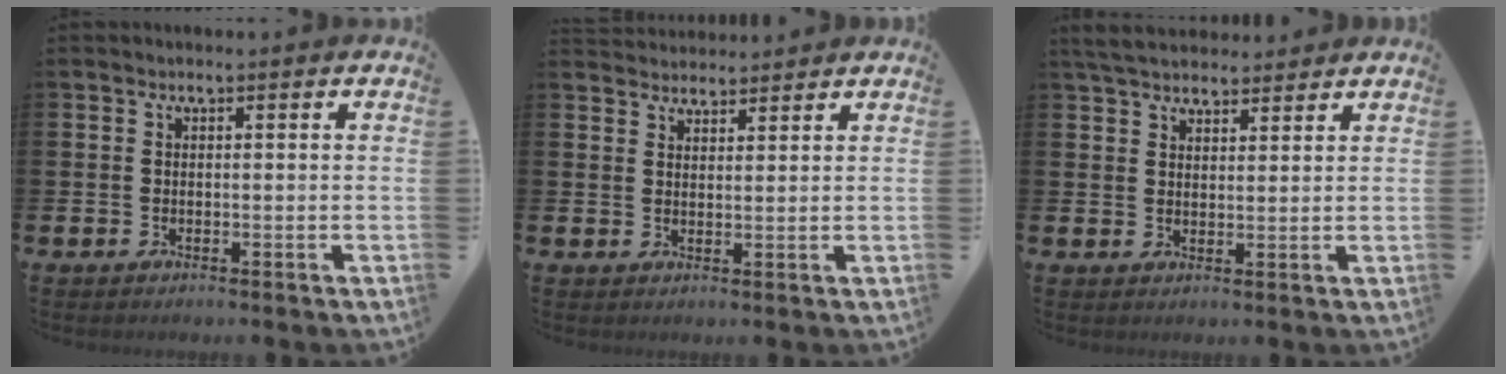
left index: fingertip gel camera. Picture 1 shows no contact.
{"total": 3.0, "force": [2.9, 0.5, -0.3], "torque": [0.001, -0.013, 0.054]}
{"total": 4.7, "force": [4.5, 1.3, 1.0], "torque": [-0.039, -0.012, 0.084]}